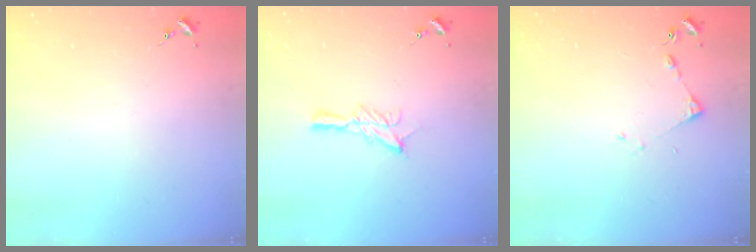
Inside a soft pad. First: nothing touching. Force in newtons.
{"total": 7.6, "press": 7.6, "slide": 0.1}
{"total": 4.1, "press": 4.1, "slide": 0.5}